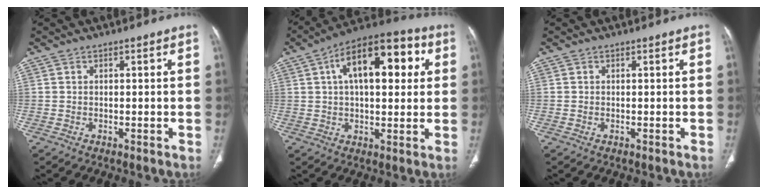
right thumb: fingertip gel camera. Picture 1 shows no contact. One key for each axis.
{"total": 18.0, "fx": 5.0, "fy": 8.9, "fz": 14.8, "tx": -0.193, "ty": 0.024, "tz": 0.066}
{"total": 0.0}